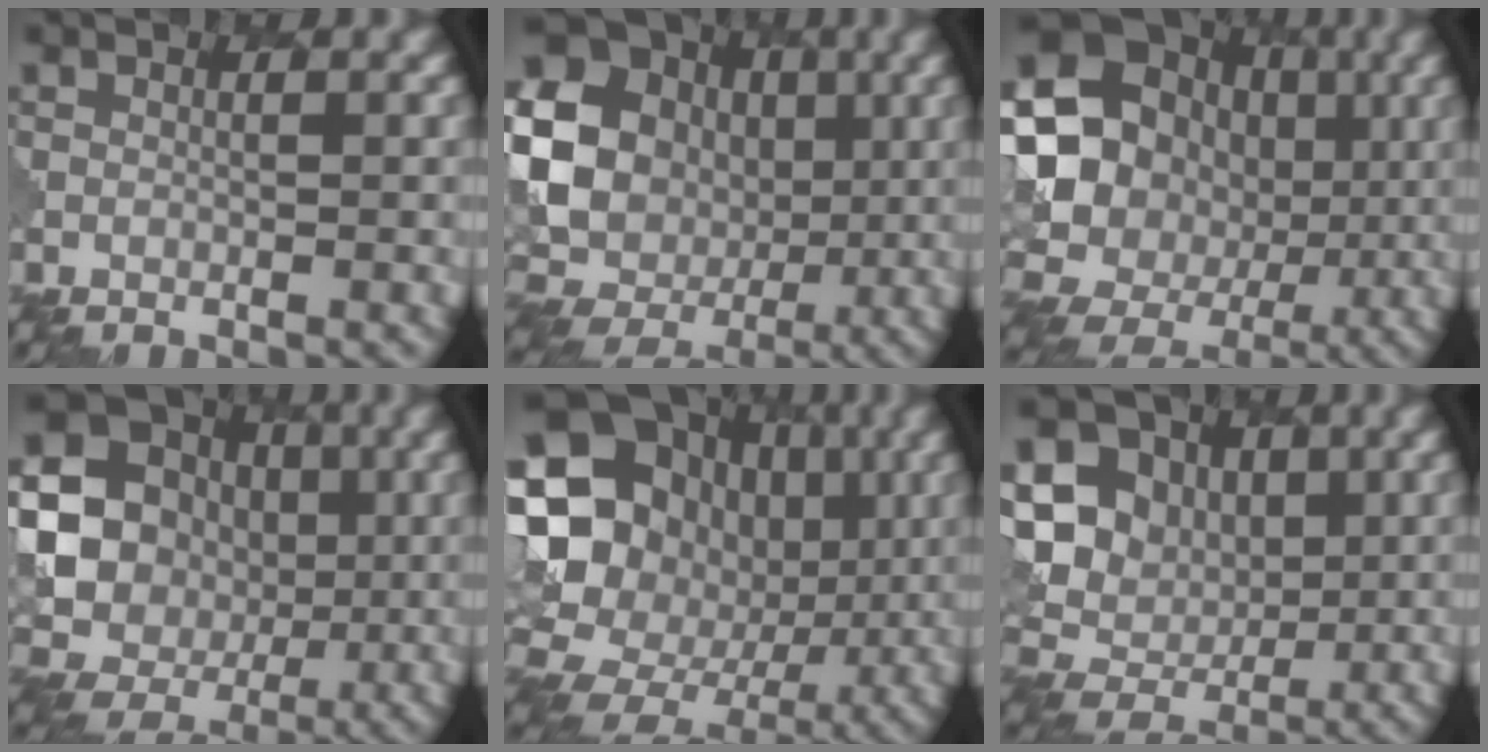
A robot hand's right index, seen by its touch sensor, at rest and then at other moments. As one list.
[{"total": 24.0, "force": [1.1, 22.6, 8.2], "torque": [-0.190, -0.003, -0.028]}, {"total": 21.0, "force": [-0.4, 19.3, 8.0], "torque": [-0.172, 0.023, -0.034]}, {"total": 22.1, "force": [0.0, 21.1, 6.6], "torque": [-0.156, 0.001, -0.044]}, {"total": 21.9, "force": [0.9, 19.3, 10.2], "torque": [-0.206, 0.044, -0.006]}, {"total": 11.2, "force": [2.9, 9.3, 5.5], "torque": [-0.124, 0.037, 0.031]}]